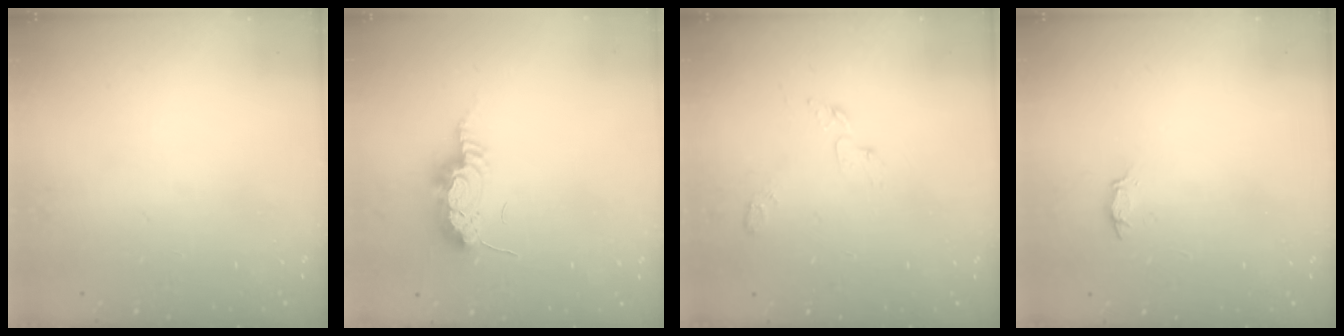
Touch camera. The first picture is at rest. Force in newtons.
{"total": 9.0, "press": 8.9, "slide": 1.8}
{"total": 3.9, "press": 3.8, "slide": 0.4}
{"total": 2.9, "press": 2.9, "slide": 0.4}